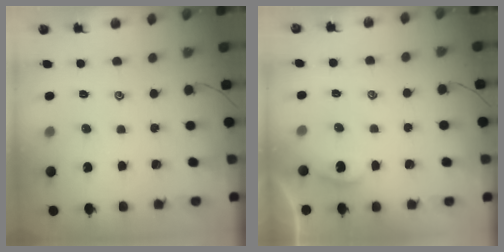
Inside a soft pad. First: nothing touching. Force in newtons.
{"total": 1.2, "press": 1.2, "slide": 0.1}